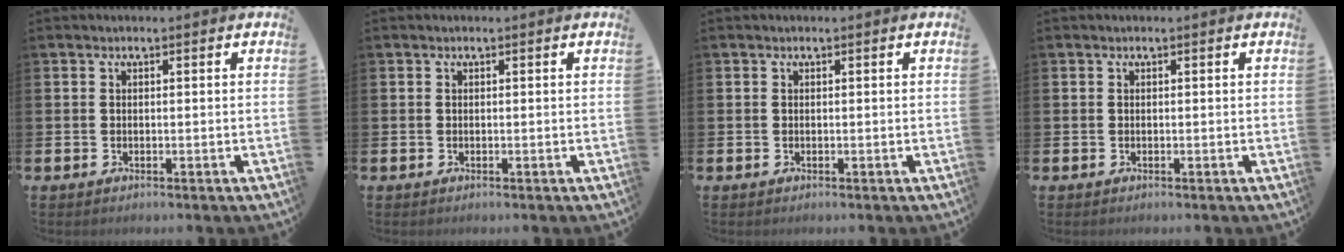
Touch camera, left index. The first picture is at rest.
{"total": 0.0}
{"total": 0.0}
{"total": 0.0}